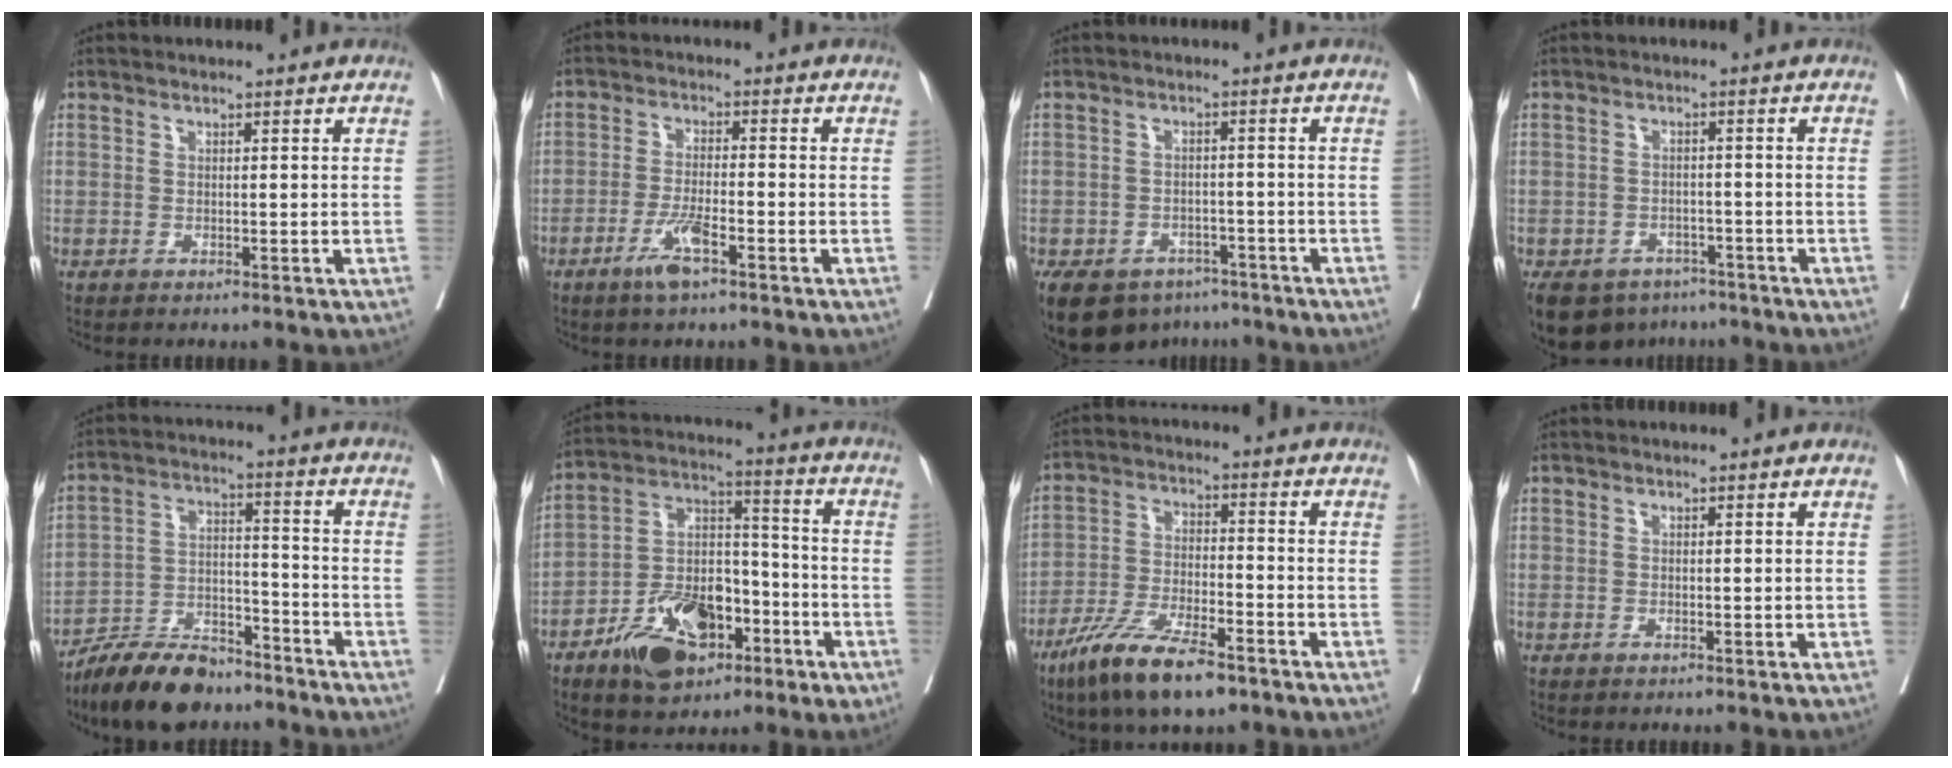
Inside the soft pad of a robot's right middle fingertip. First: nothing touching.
{"total": 5.1, "force": [-3.0, 0.5, 4.1], "torque": [-0.081, -0.006, -0.057]}
{"total": 13.8, "force": [-9.0, 9.2, 5.0], "torque": [-0.127, -0.004, -0.115]}
{"total": 10.4, "force": [-7.3, 6.8, 2.8], "torque": [-0.065, -0.005, -0.095]}
{"total": 11.8, "force": [-10.2, 3.4, 4.8], "torque": [-0.083, 0.003, -0.184]}
{"total": 15.2, "force": [-7.5, 8.1, 10.4], "torque": [-0.185, 0.019, -0.120]}
{"total": 12.2, "force": [-8.4, 2.7, 8.5], "torque": [-0.162, -0.023, -0.150]}
{"total": 0.0}